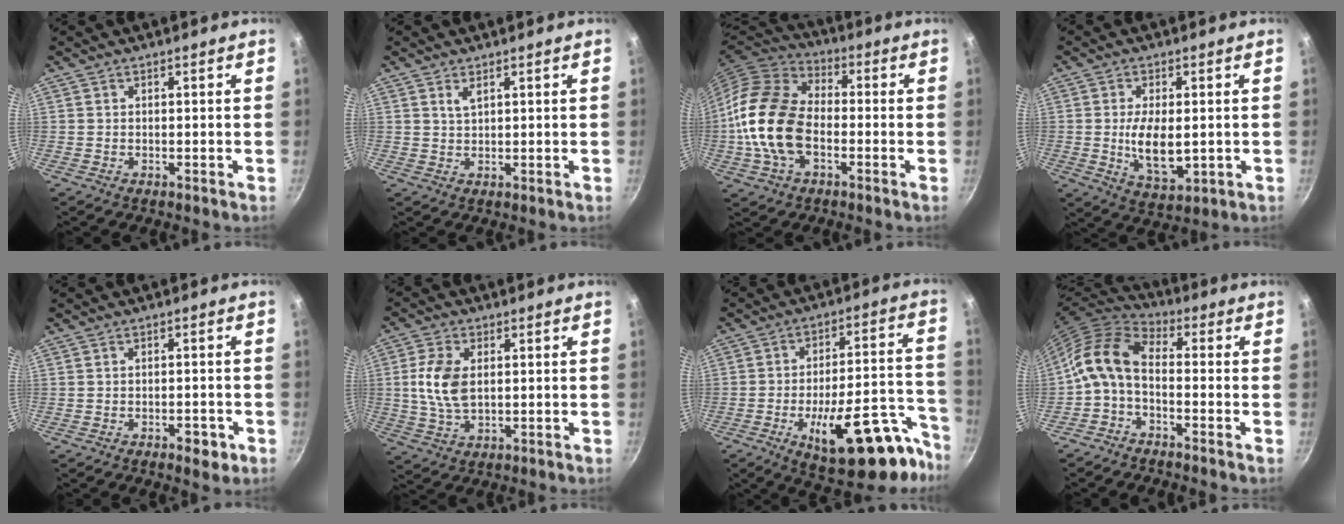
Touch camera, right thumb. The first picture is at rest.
{"total": 1.8, "force": [1.1, 0.8, 1.3], "torque": [-0.022, -0.006, 0.025]}
{"total": 17.2, "force": [-2.8, 10.9, 13.0], "torque": [-0.263, 0.029, -0.058]}
{"total": 8.9, "force": [-0.5, 4.6, 7.6], "torque": [-0.121, -0.013, 0.001]}
{"total": 3.5, "force": [-1.8, 1.6, 2.5], "torque": [-0.028, 0.007, -0.022]}
{"total": 8.8, "force": [1.0, 5.1, 7.2], "torque": [-0.156, -0.002, 0.024]}
{"total": 21.1, "force": [-12.0, 7.2, 15.9], "torque": [-0.171, 0.094, -0.169]}
{"total": 10.1, "force": [-2.1, 5.5, 8.1], "torque": [-0.156, 0.051, -0.060]}